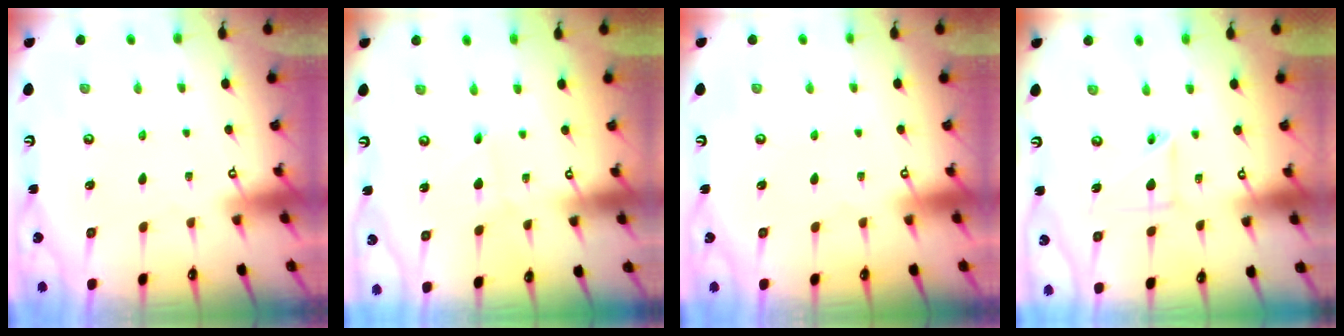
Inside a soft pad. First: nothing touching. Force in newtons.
{"total": 1.6, "press": 1.6, "slide": 0.0}
{"total": 0.0}
{"total": 5.1, "press": 5.0, "slide": 0.5}